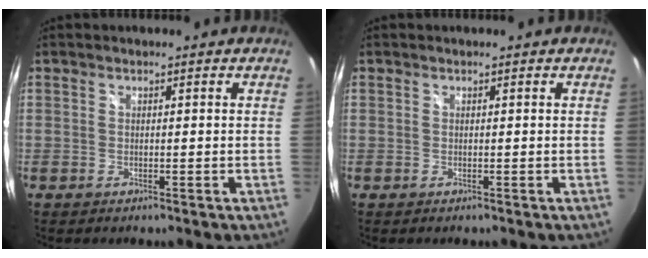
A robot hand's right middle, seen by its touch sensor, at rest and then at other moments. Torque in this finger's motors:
{"motor_torque": [-0.27, 0.13, -0.04, -0.01]}